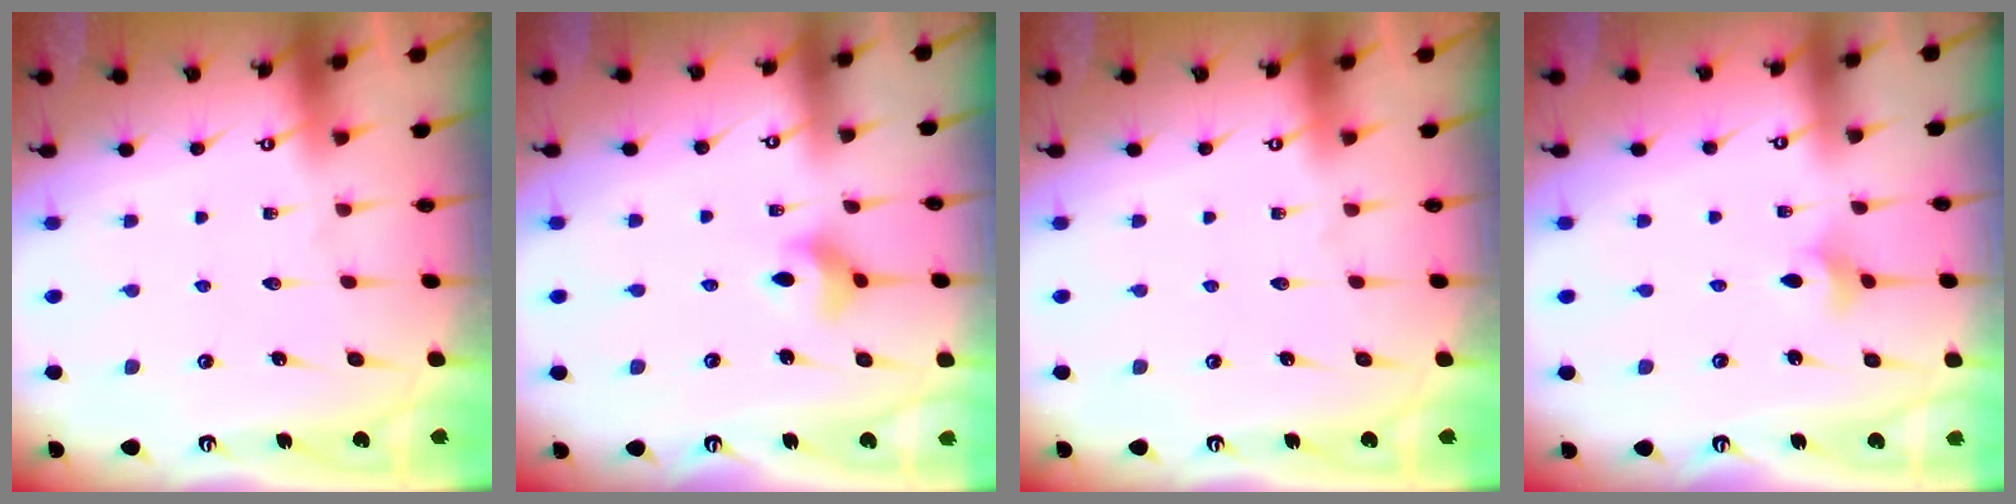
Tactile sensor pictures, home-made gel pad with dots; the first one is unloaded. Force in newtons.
{"total": 5.9, "press": 5.8, "slide": 1.4}
{"total": 0.0}
{"total": 2.8, "press": 2.8, "slide": 0.6}